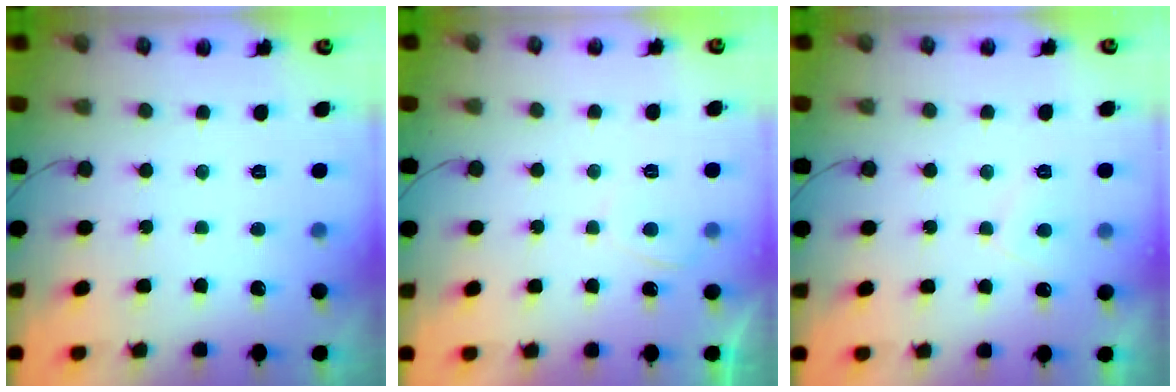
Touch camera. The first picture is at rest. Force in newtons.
{"total": 0.7, "press": 0.5, "slide": 0.4}
{"total": 3.0, "press": 3.0, "slide": 0.4}